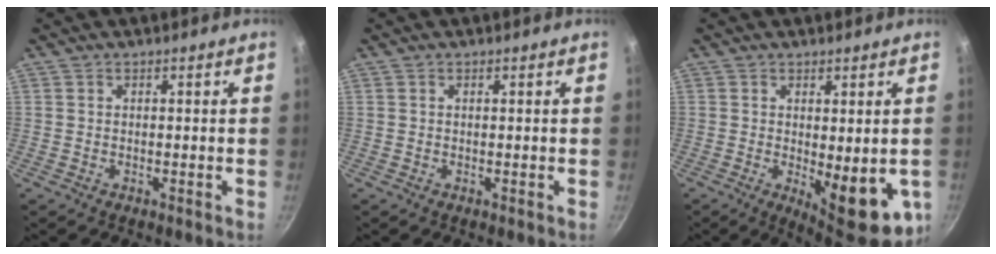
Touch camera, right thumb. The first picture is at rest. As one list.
[{"total": 0.0}, {"total": 12.7, "force": [-3.1, 4.7, 11.4], "torque": [-0.129, -0.024, -0.025]}]